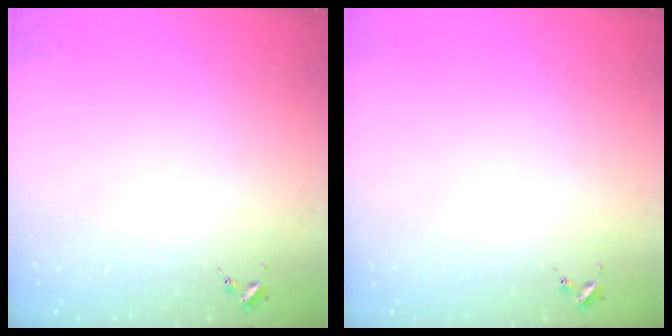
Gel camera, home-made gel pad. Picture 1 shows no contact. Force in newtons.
{"total": 0.0}